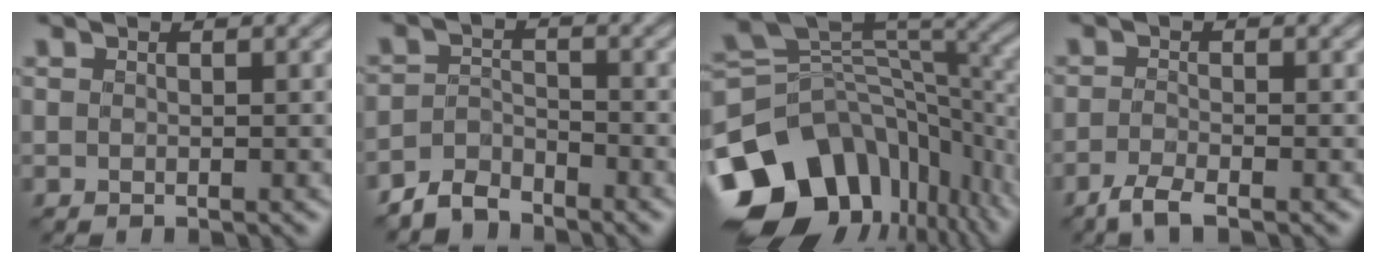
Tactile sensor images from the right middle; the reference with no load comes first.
{"total": 3.0, "force": [-2.8, 1.0, 0.6], "torque": [-0.012, 0.005, -0.064]}
{"total": 14.7, "force": [-6.5, 10.1, 8.5], "torque": [-0.185, -0.003, -0.104]}
{"total": 2.4, "force": [-1.7, 0.4, 1.5], "torque": [-0.038, -0.005, -0.044]}